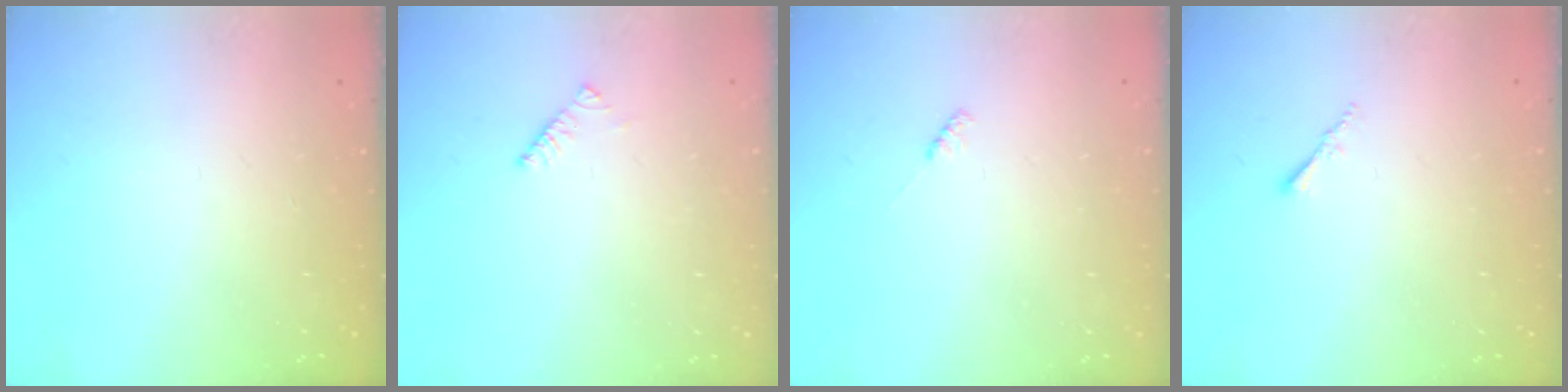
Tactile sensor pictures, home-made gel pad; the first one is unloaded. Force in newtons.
{"total": 2.6, "press": 2.6, "slide": 0.4}
{"total": 2.3, "press": 2.2, "slide": 0.5}
{"total": 1.2, "press": 1.1, "slide": 0.4}